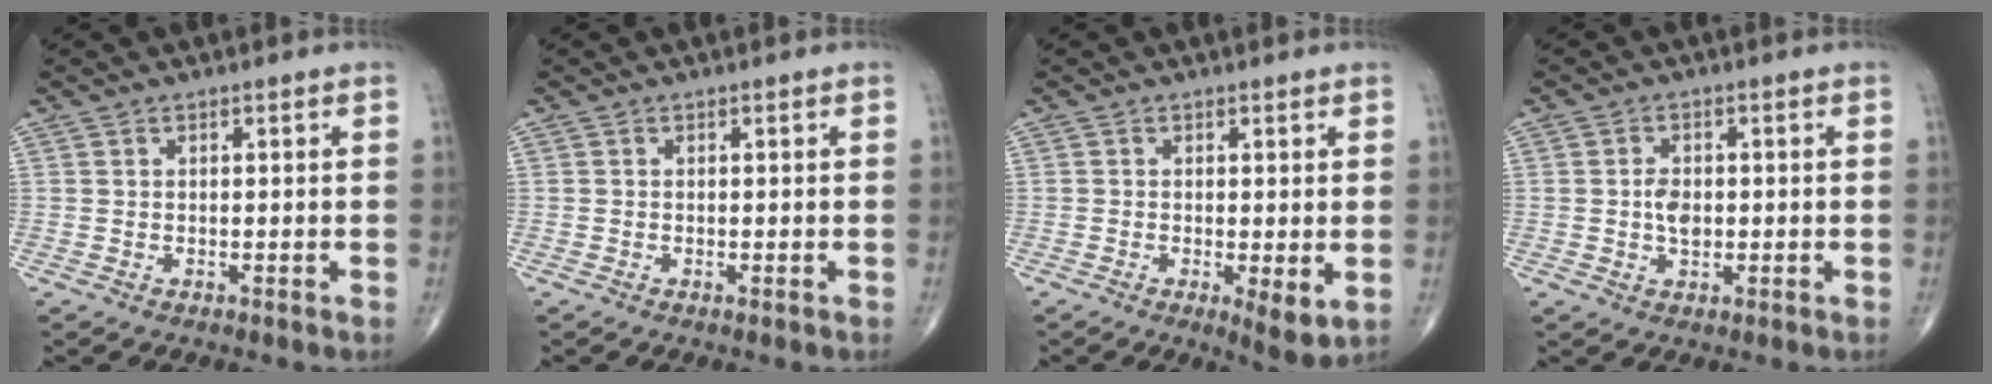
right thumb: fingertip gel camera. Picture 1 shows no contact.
{"total": 0.0}
{"total": 4.7, "force": [-0.8, 1.4, 4.4], "torque": [-0.070, -0.017, -0.014]}
{"total": 3.6, "force": [-0.2, 2.3, 2.7], "torque": [-0.042, 0.001, -0.005]}